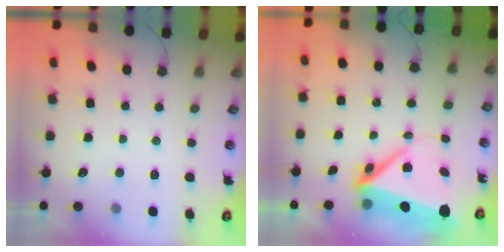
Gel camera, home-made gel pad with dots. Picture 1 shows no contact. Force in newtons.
{"total": 8.5, "press": 8.2, "slide": 2.0}